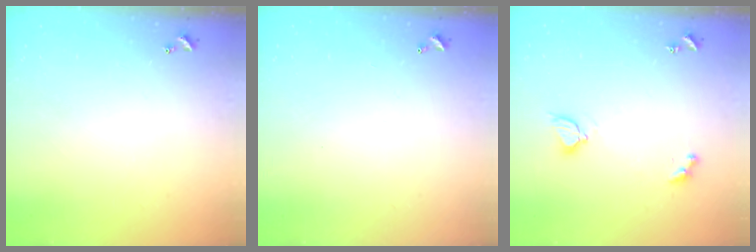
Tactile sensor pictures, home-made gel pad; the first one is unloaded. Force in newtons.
{"total": 2.9, "press": 2.9, "slide": 0.1}
{"total": 3.4, "press": 3.3, "slide": 0.4}